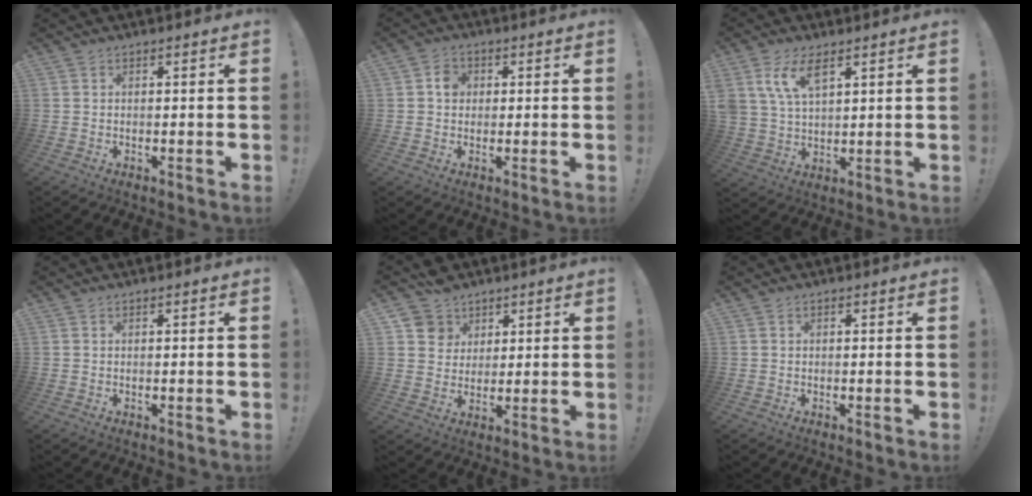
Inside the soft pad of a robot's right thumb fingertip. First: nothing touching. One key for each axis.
{"total": 4.0, "fx": 0.5, "fy": 3.5, "fz": 1.9, "tx": -0.019, "ty": 0.003, "tz": 0.005}
{"total": 9.8, "fx": 5.3, "fy": 4.9, "fz": 6.6, "tx": -0.147, "ty": -0.009, "tz": 0.100}
{"total": 0.0}
{"total": 7.5, "fx": 4.4, "fy": 6.1, "fz": 0.2, "tx": -0.001, "ty": -0.037, "tz": 0.089}
{"total": 0.0}